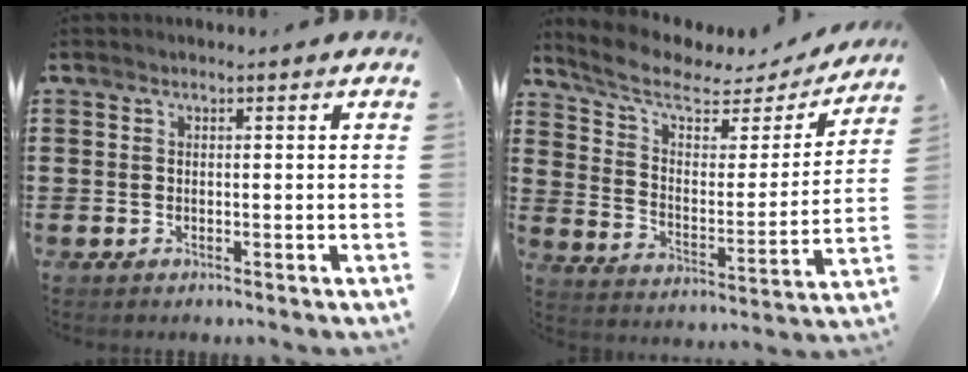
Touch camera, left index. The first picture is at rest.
{"total": 7.2, "force": [5.5, 2.5, 3.9], "torque": [-0.102, -0.030, 0.093]}